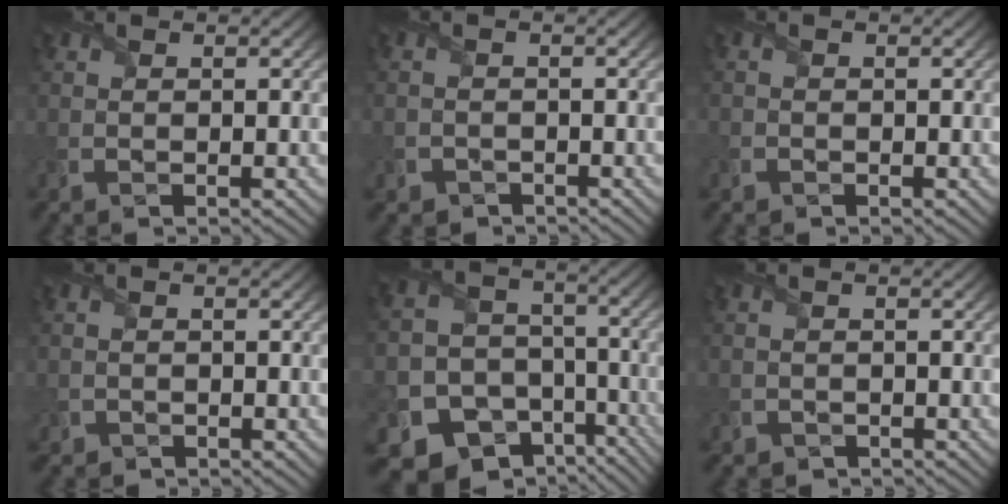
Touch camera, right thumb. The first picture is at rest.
{"total": 1.7, "force": [-1.4, 1.0, 0.1], "torque": [0.003, -0.005, -0.030]}
{"total": 0.8, "force": [-0.7, 0.4, 0.1], "torque": [0.002, -0.004, -0.015]}
{"total": 1.3, "force": [-1.0, 0.9, 0.2], "torque": [-0.002, -0.006, -0.021]}
{"total": 17.3, "force": [-10.9, 12.3, 5.4], "torque": [-0.157, -0.059, -0.156]}
{"total": 1.4, "force": [-1.1, 0.8, 0.1], "torque": [-0.001, -0.006, -0.024]}